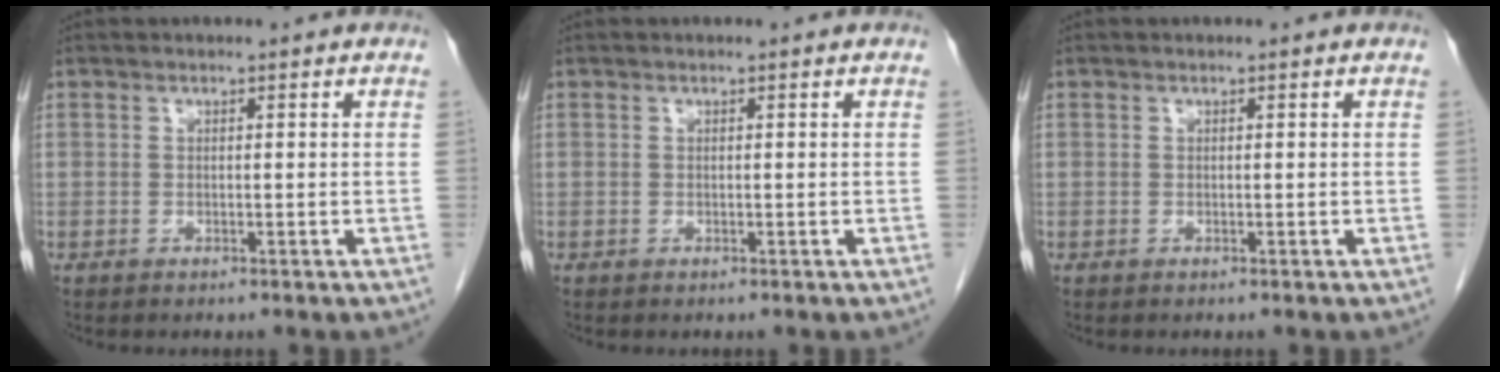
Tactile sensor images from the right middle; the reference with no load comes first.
{"total": 0.0}
{"total": 0.0}